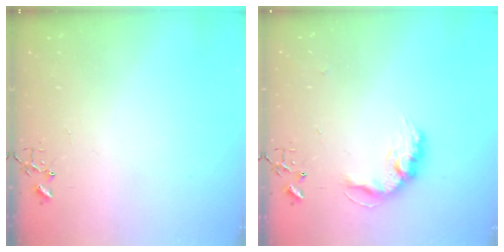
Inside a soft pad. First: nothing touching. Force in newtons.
{"total": 13.8, "press": 13.8, "slide": 1.0}